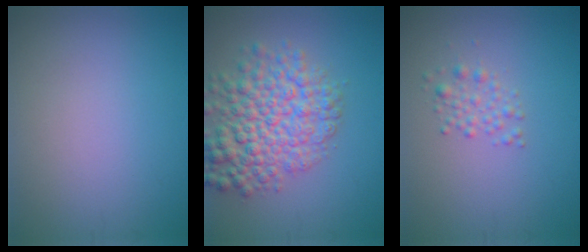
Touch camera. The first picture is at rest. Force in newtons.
{"total": 7.3, "press": 7.3, "slide": 0.3}
{"total": 1.5, "press": 1.5, "slide": 0.0}